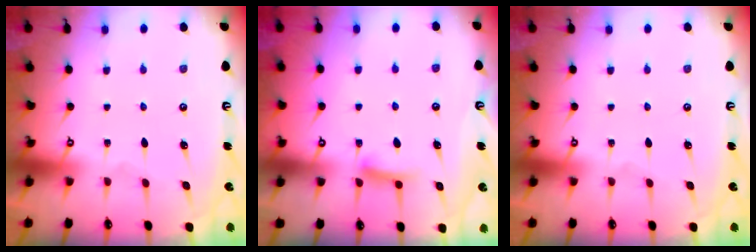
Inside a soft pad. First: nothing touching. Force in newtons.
{"total": 8.2, "press": 8.2, "slide": 0.5}
{"total": 0.0}